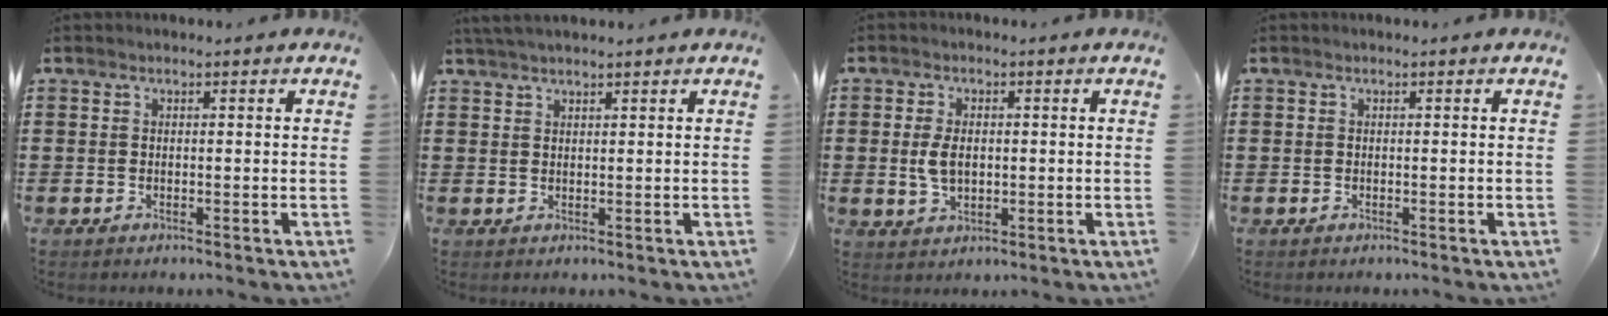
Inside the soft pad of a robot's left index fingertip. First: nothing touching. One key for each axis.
{"total": 1.8, "fx": 1.6, "fy": 0.0, "fz": 0.7, "tx": -0.017, "ty": 0.001, "tz": 0.032}
{"total": 4.3, "fx": 0.2, "fy": 2.5, "fz": 3.5, "tx": -0.085, "ty": 0.002, "tz": -0.001}
{"total": 0.0}